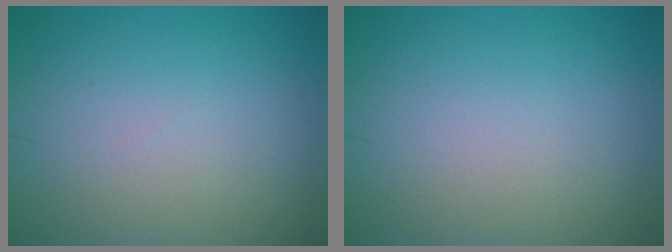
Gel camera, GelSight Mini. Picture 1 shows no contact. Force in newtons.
{"total": 0.0}